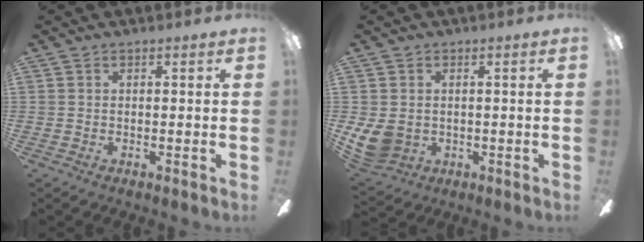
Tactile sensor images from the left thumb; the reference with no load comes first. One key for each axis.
{"total": 7.1, "fx": -0.2, "fy": 6.3, "fz": 3.3, "tx": -0.088, "ty": -0.001, "tz": -0.004}